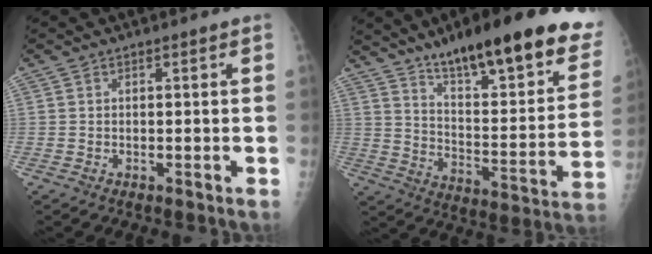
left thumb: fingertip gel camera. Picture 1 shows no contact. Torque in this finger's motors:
{"motor_torque": [0.93, 0.87, 1.45, -1.32, 0.14]}